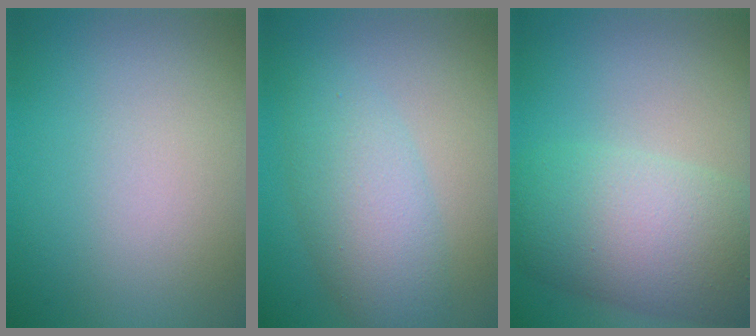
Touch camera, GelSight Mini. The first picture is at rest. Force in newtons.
{"total": 4.9, "press": 4.9, "slide": 0.1}
{"total": 8.0, "press": 8.0, "slide": 0.3}